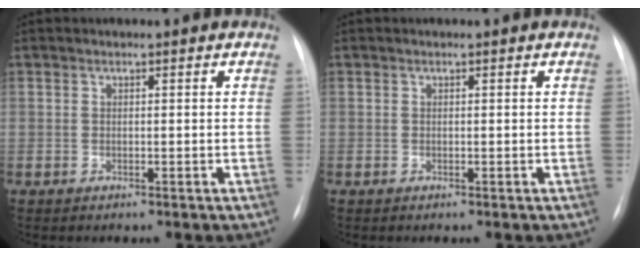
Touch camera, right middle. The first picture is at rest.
{"total": 0.0}